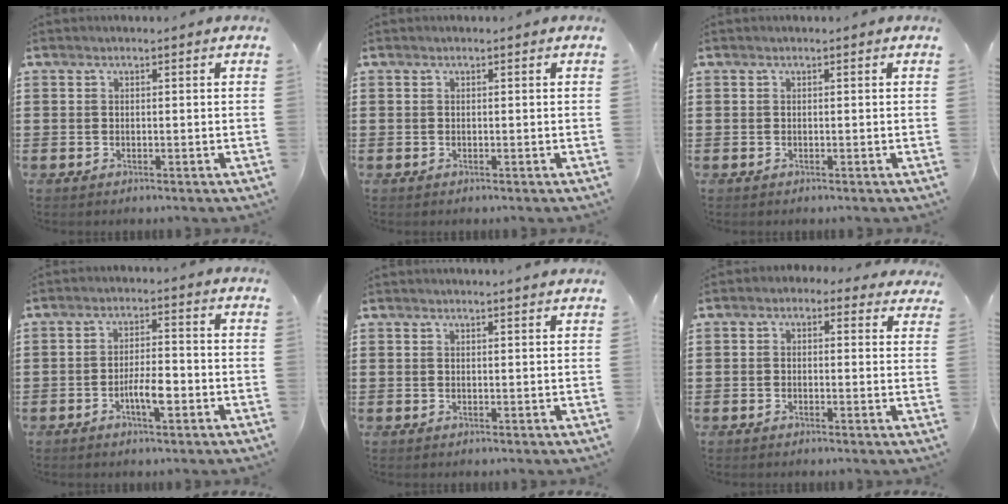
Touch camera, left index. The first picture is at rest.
{"total": 0.0}
{"total": 0.0}
{"total": 4.9, "force": [-1.8, 1.5, 4.3], "torque": [-0.079, 0.007, -0.035]}
{"total": 1.1, "force": [1.1, -0.1, 0.2], "torque": [-0.005, -0.003, 0.022]}
{"total": 1.2, "force": [0.2, 1.0, 0.7], "torque": [-0.019, 0.007, 0.001]}